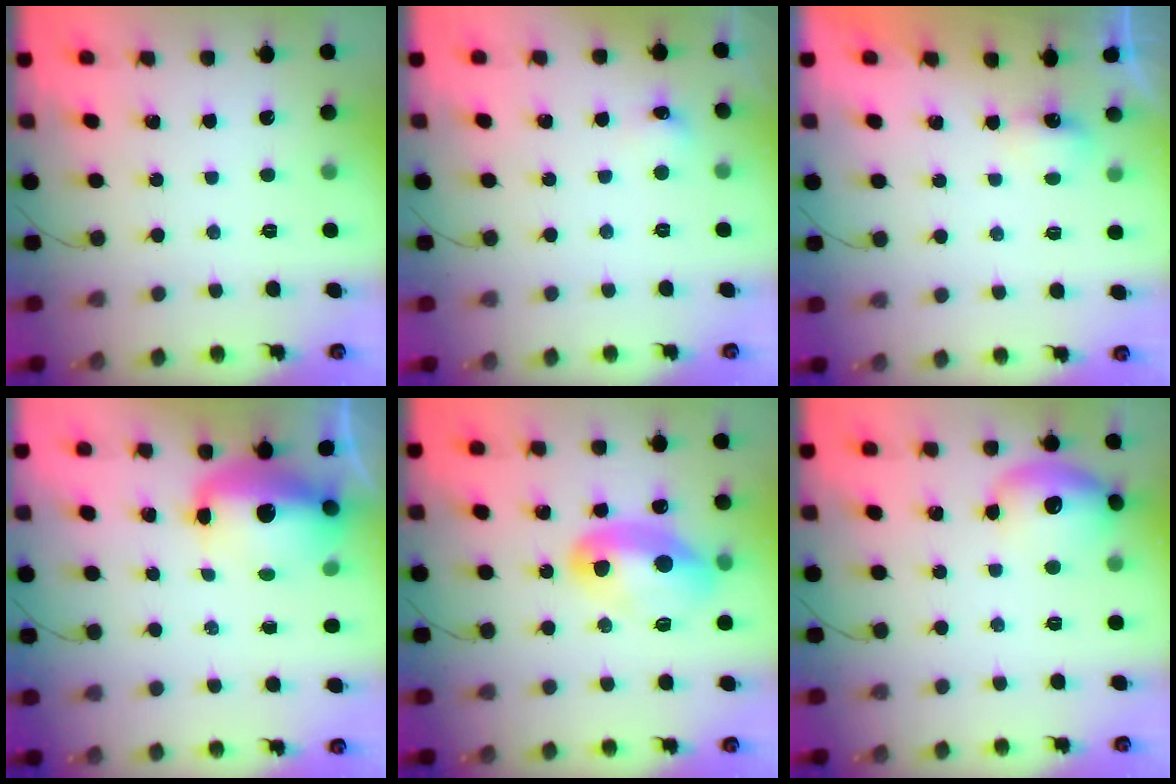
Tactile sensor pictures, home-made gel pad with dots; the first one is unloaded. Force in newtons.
{"total": 4.9, "press": 4.8, "slide": 1.3}
{"total": 2.5, "press": 2.5, "slide": 0.6}
{"total": 12.4, "press": 11.9, "slide": 3.4}
{"total": 17.6, "press": 14.3, "slide": 10.2}
{"total": 17.3, "press": 13.1, "slide": 11.4}